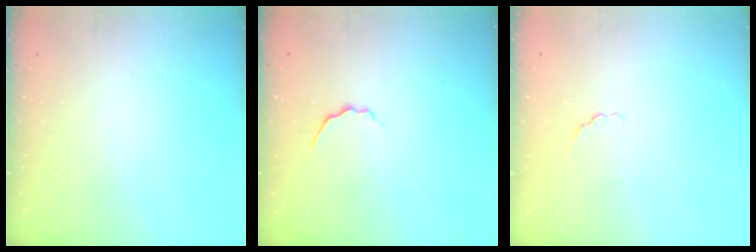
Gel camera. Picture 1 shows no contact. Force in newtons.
{"total": 3.8, "press": 3.7, "slide": 0.9}
{"total": 1.5, "press": 1.3, "slide": 0.7}